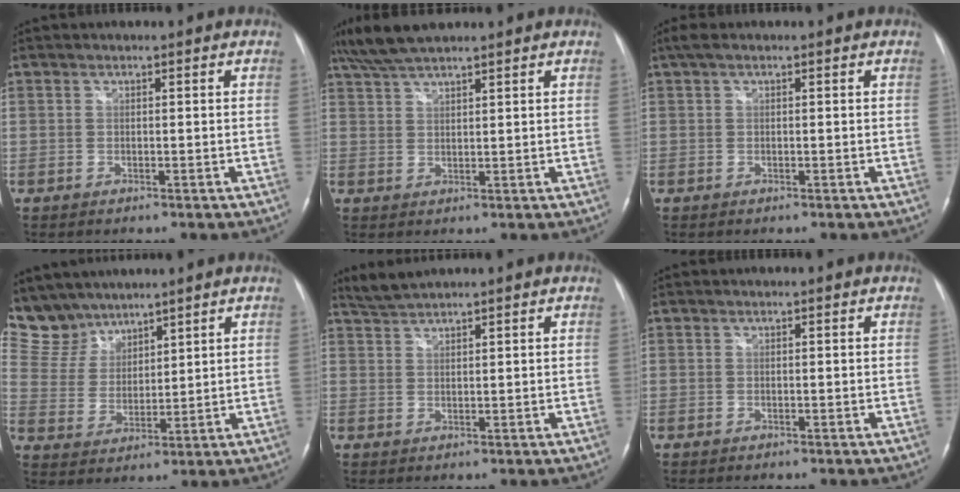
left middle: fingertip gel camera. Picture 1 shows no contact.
{"total": 6.8, "force": [5.7, 0.8, 3.5], "torque": [-0.074, 0.027, 0.108]}
{"total": 1.9, "force": [1.0, 0.7, 1.5], "torque": [-0.037, 0.020, 0.014]}
{"total": 8.9, "force": [7.9, 4.0, 0.0], "torque": [-0.010, 0.014, 0.172]}
{"total": 2.7, "force": [2.6, -0.4, 0.5], "torque": [-0.017, 0.010, 0.058]}
{"total": 0.0}